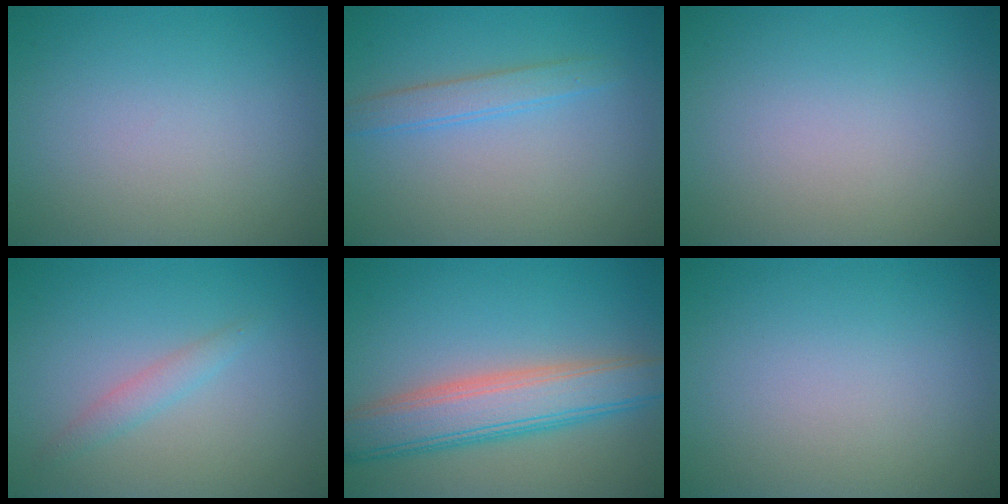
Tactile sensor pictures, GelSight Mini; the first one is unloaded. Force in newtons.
{"total": 2.0, "press": 2.0, "slide": 0.2}
{"total": 0.0}
{"total": 1.4, "press": 1.4, "slide": 0.1}
{"total": 6.5, "press": 6.5, "slide": 0.1}
{"total": 0.0}